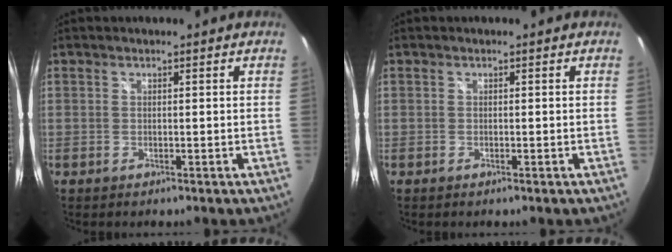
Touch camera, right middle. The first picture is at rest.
{"total": 0.0}